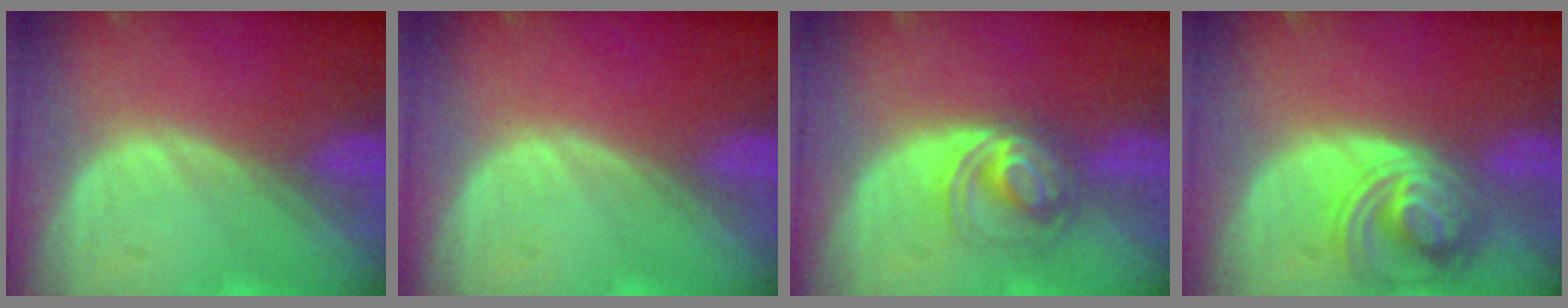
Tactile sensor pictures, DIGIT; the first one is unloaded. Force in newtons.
{"total": 0.0}
{"total": 6.0, "press": 5.6, "slide": 2.3}
{"total": 7.1, "press": 6.9, "slide": 1.8}